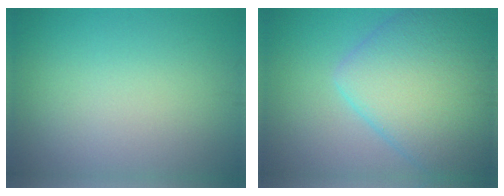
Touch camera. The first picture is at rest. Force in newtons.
{"total": 9.7, "press": 9.7, "slide": 0.6}